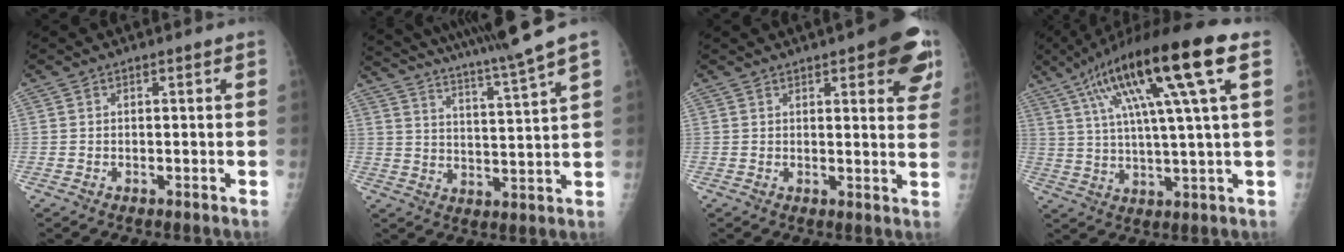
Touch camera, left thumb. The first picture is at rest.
{"total": 16.0, "force": [13.7, -2.1, 7.9], "torque": [-0.127, -0.083, 0.210]}
{"total": 12.1, "force": [6.1, 3.9, 9.7], "torque": [-0.081, -0.019, 0.069]}
{"total": 20.5, "force": [8.5, 2.3, 18.6], "torque": [-0.325, 0.012, 0.138]}